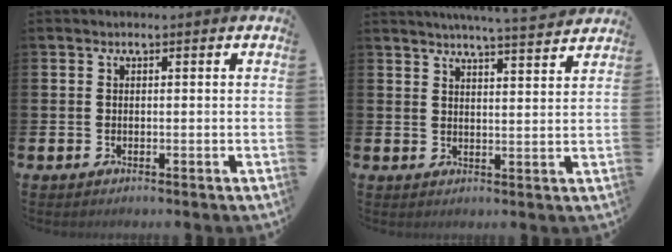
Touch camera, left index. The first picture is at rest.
{"total": 5.2, "force": [4.9, -0.8, 1.2], "torque": [-0.025, -0.030, 0.084]}